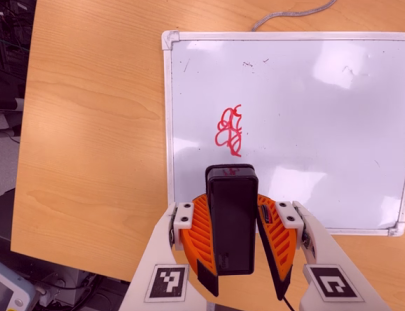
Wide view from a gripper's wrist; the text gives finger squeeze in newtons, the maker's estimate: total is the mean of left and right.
{"total": 9.4, "left": 8.8, "right": 10.0}